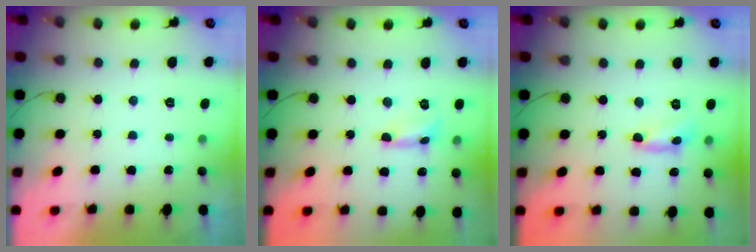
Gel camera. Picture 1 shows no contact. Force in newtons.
{"total": 2.4, "press": 2.4, "slide": 0.2}
{"total": 3.6, "press": 3.6, "slide": 0.2}